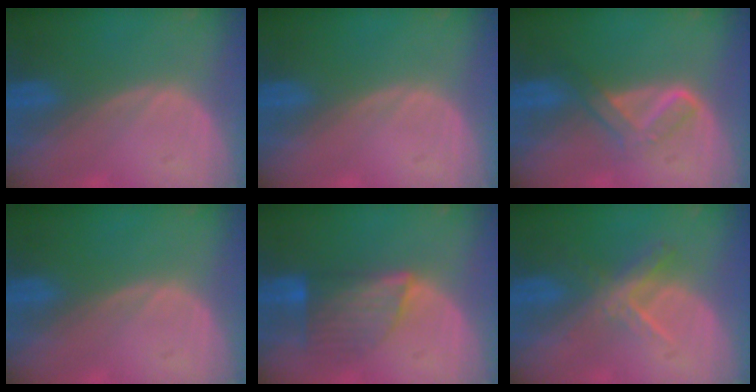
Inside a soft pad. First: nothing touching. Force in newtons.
{"total": 0.0}
{"total": 4.0, "press": 4.0, "slide": 0.5}
{"total": 0.0}
{"total": 6.9, "press": 6.5, "slide": 2.2}
{"total": 5.7, "press": 5.0, "slide": 2.9}